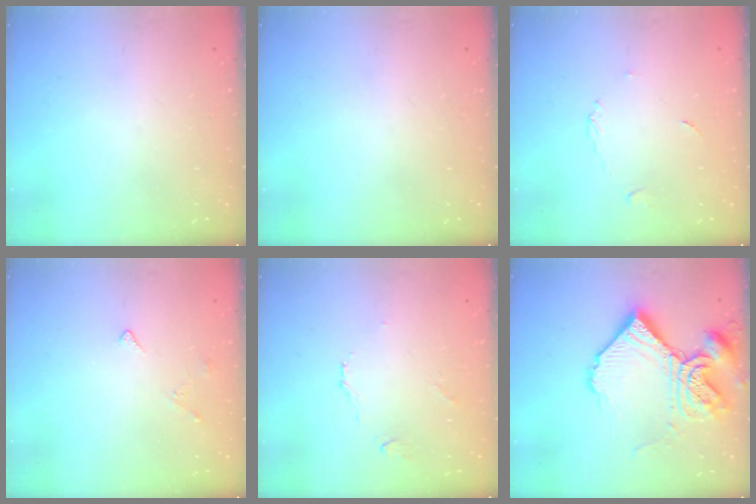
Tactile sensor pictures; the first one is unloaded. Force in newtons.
{"total": 0.0}
{"total": 2.7, "press": 2.7, "slide": 0.4}
{"total": 3.3, "press": 3.2, "slide": 0.6}
{"total": 3.2, "press": 3.2, "slide": 0.6}
{"total": 19.3, "press": 19.2, "slide": 1.9}